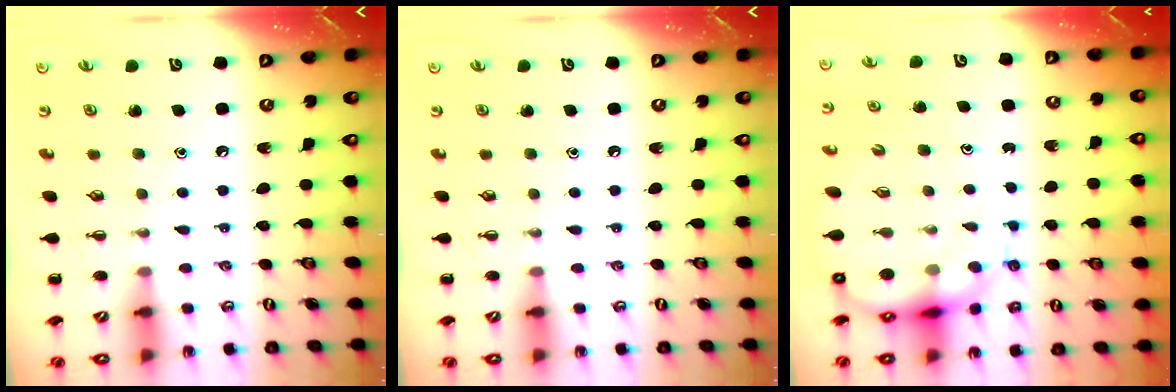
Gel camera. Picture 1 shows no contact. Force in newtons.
{"total": 0.0}
{"total": 13.5, "press": 12.9, "slide": 3.9}